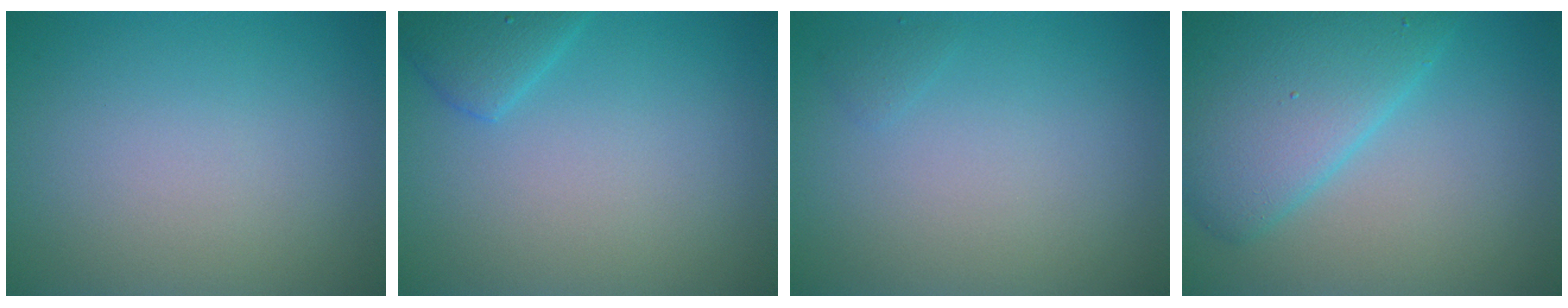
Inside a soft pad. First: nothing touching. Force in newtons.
{"total": 2.2, "press": 2.2, "slide": 0.3}
{"total": 0.5, "press": 0.5, "slide": 0.1}
{"total": 7.1, "press": 7.1, "slide": 0.2}